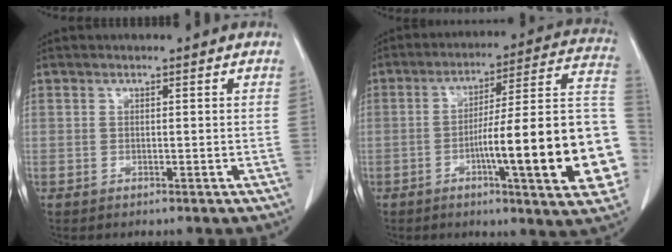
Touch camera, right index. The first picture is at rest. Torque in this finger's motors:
{"motor_torque": [1.43, -0.71, 1.05, 0.16]}